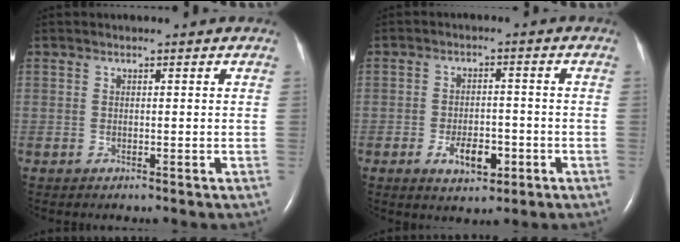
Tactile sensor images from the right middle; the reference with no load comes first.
{"total": 5.4, "force": [-2.3, 2.7, 4.1], "torque": [-0.070, 0.000, -0.031]}